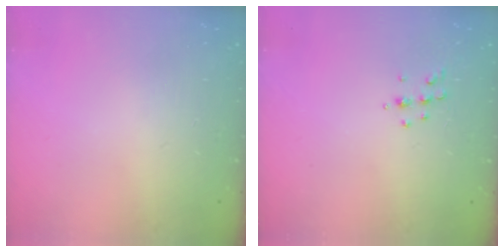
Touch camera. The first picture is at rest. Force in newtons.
{"total": 6.3, "press": 6.2, "slide": 0.8}